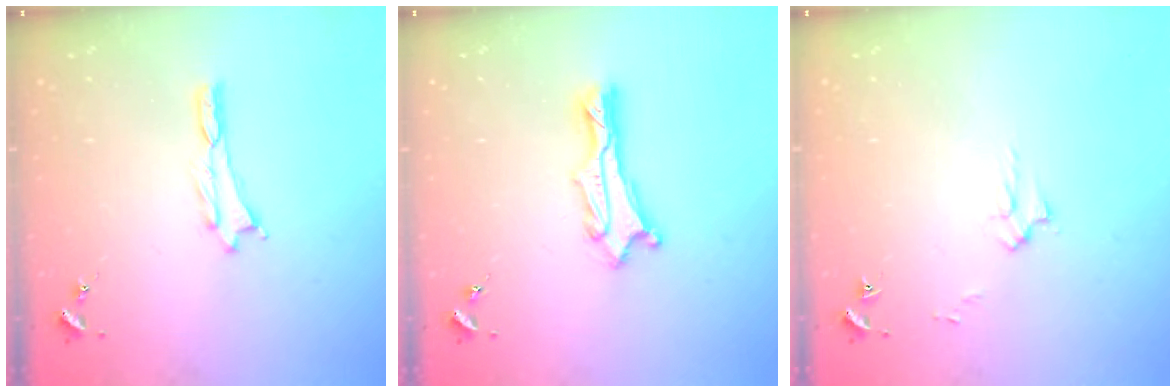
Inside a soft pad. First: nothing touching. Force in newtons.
{"total": 1.5, "press": 1.5, "slide": 0.1}
{"total": 2.6, "press": 2.6, "slide": 0.3}